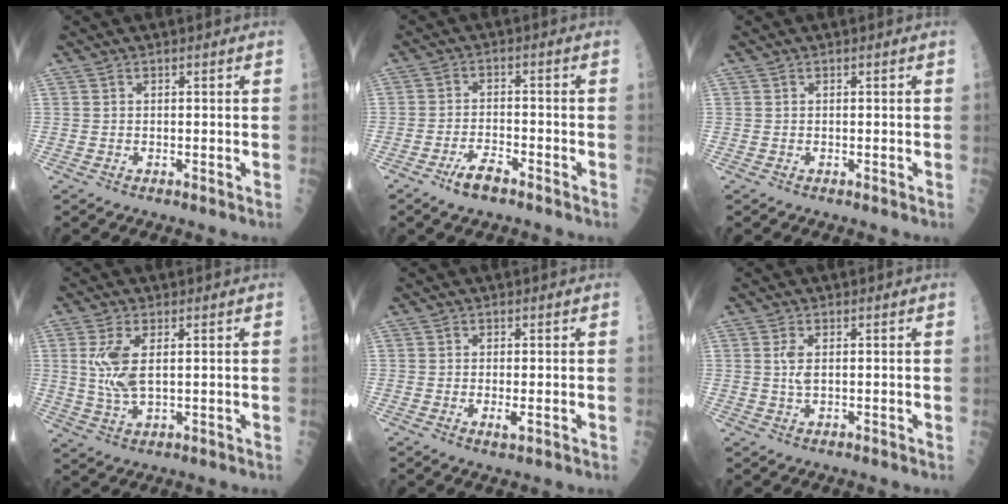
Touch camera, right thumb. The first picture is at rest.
{"total": 4.8, "force": [-3.2, 1.6, 3.2], "torque": [-0.059, 0.019, -0.056]}
{"total": 0.0}
{"total": 6.9, "force": [1.3, 2.9, 6.1], "torque": [-0.138, -0.008, 0.034]}
{"total": 1.8, "force": [-0.4, 0.4, 1.7], "torque": [-0.033, -0.005, -0.008]}
{"total": 2.4, "force": [0.4, 0.9, 2.2], "torque": [-0.048, -0.002, 0.012]}